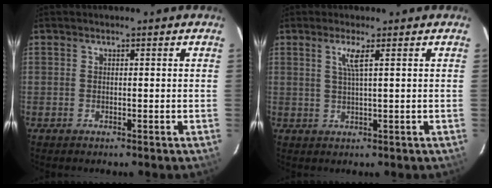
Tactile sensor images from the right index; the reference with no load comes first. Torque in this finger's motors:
{"motor_torque": [0.10, 0.04, 0.05, 0.04]}